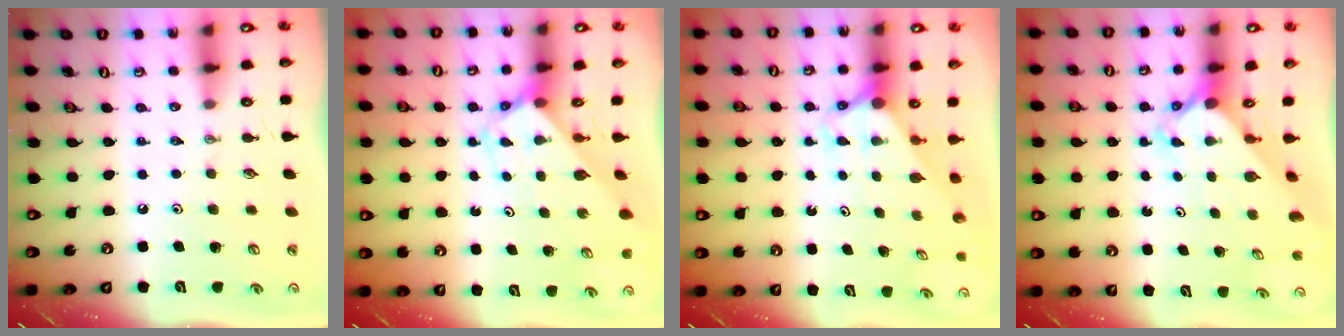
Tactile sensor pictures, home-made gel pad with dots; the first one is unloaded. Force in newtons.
{"total": 2.9, "press": 2.9, "slide": 0.2}
{"total": 3.0, "press": 3.0, "slide": 0.0}
{"total": 2.3, "press": 2.3, "slide": 0.1}